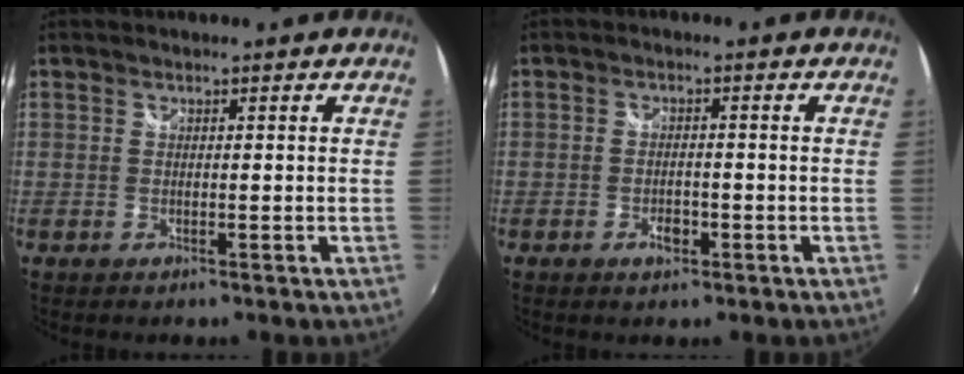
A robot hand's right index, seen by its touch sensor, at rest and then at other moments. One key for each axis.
{"total": 2.9, "fx": -1.4, "fy": 1.5, "fz": 2.1, "tx": -0.039, "ty": -0.003, "tz": -0.025}